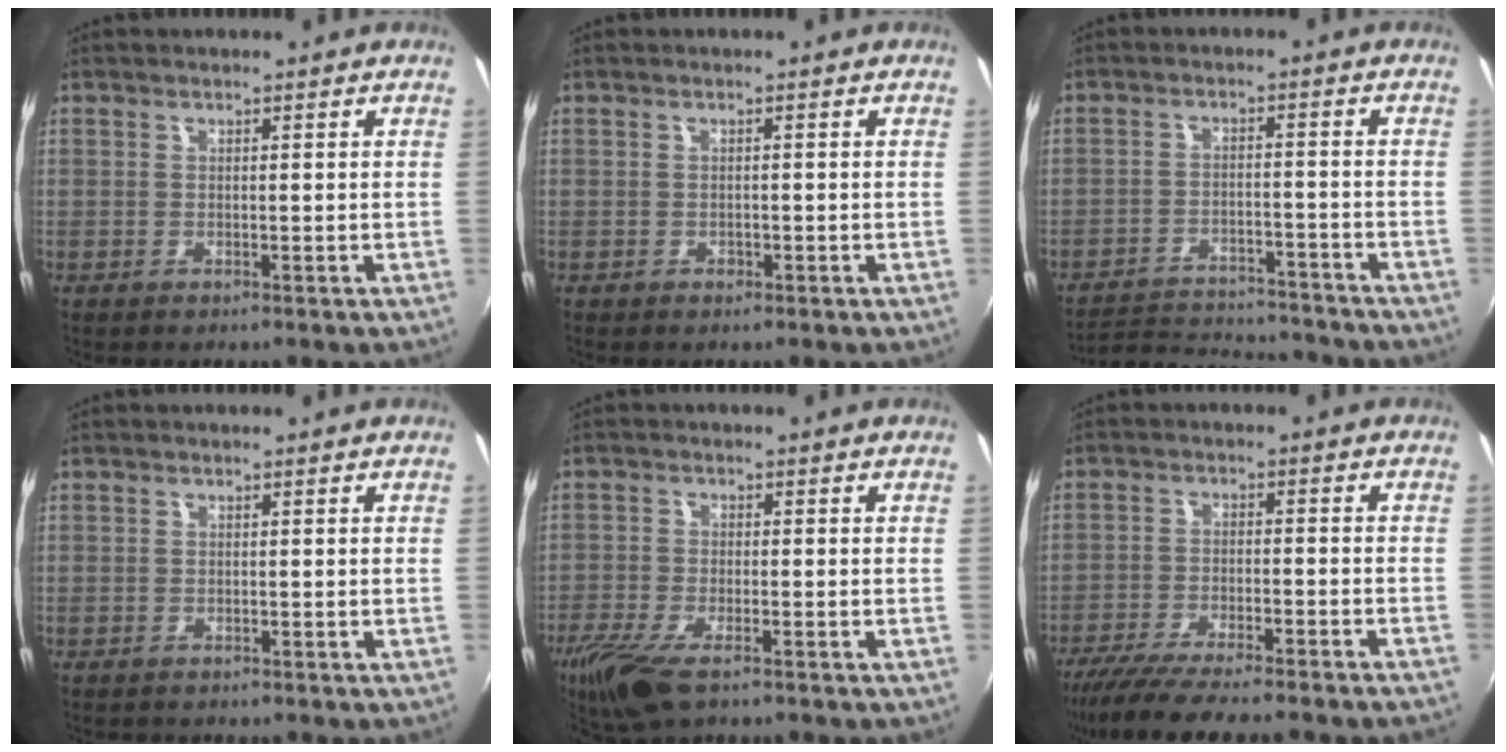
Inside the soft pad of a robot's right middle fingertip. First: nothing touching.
{"total": 0.8, "force": [-0.5, 0.7, 0.2], "torque": [-0.002, -0.002, -0.007]}
{"total": 15.7, "force": [-14.5, 3.5, 5.0], "torque": [-0.115, 0.000, -0.205]}
{"total": 0.5, "force": [-0.3, 0.4, -0.1], "torque": [0.002, -0.001, -0.006]}
{"total": 10.0, "force": [-6.6, 3.3, 6.8], "torque": [-0.164, -0.036, -0.126]}
{"total": 14.7, "force": [-12.7, 1.2, 7.3], "torque": [-0.145, -0.039, -0.195]}